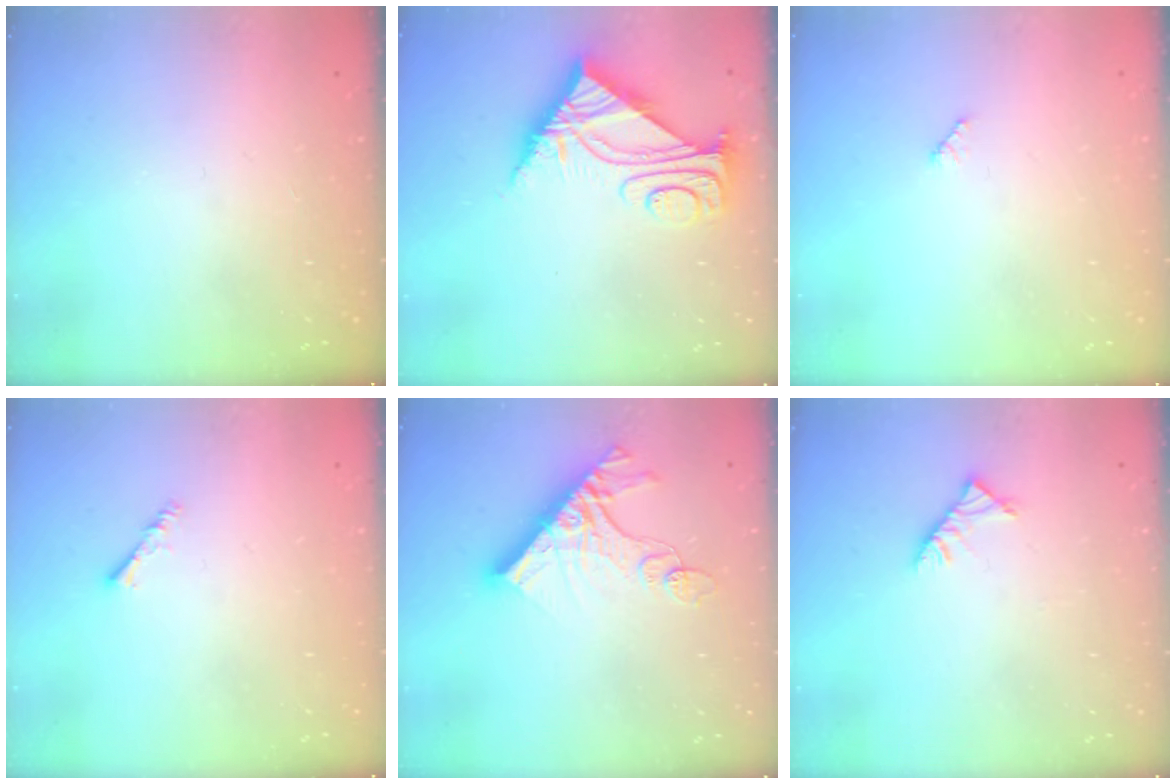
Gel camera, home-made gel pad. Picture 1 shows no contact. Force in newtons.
{"total": 7.1, "press": 7.0, "slide": 0.7}
{"total": 2.9, "press": 2.9, "slide": 0.4}
{"total": 1.9, "press": 1.9, "slide": 0.4}
{"total": 13.3, "press": 13.3, "slide": 1.1}
{"total": 3.4, "press": 3.3, "slide": 0.8}